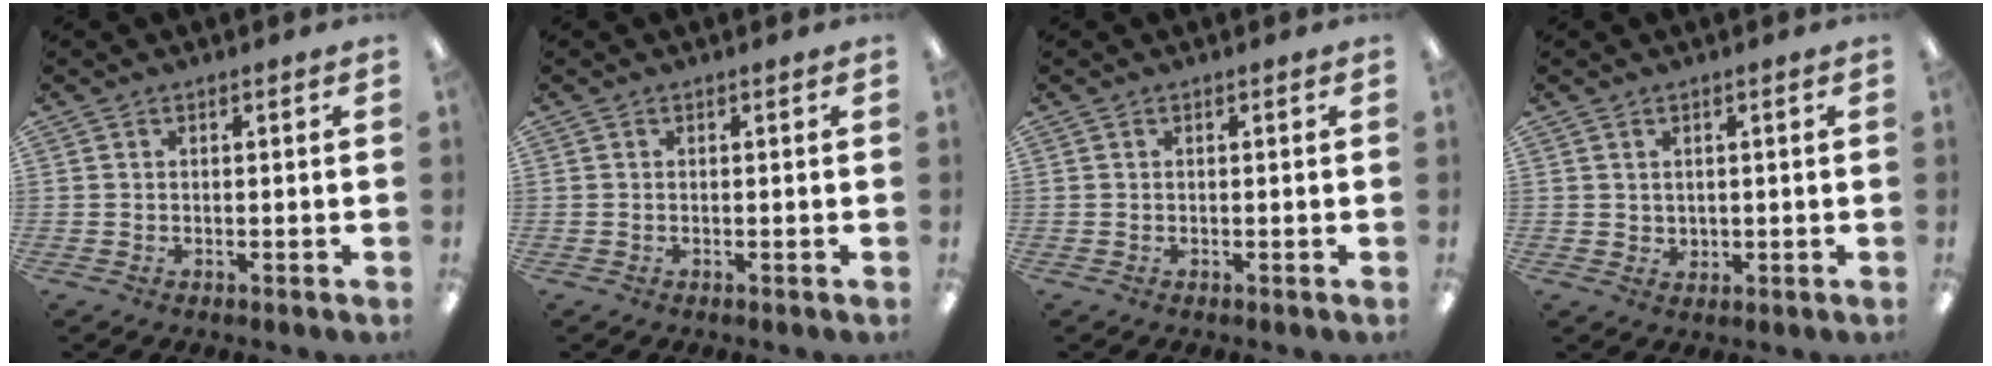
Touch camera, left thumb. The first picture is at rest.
{"total": 0.0}
{"total": 0.0}
{"total": 1.9, "force": [1.2, 1.5, 0.1], "torque": [-0.005, 0.001, 0.024]}